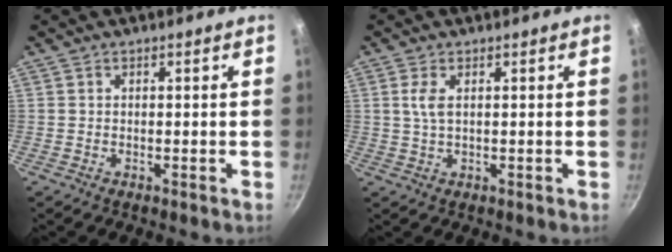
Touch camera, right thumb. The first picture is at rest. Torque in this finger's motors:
{"motor_torque": [0.02, 1.01, 0.56, 0.47, 0.11]}